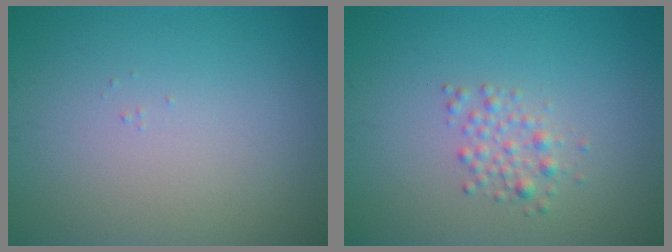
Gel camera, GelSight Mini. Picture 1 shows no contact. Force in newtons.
{"total": 1.7, "press": 1.7, "slide": 0.0}